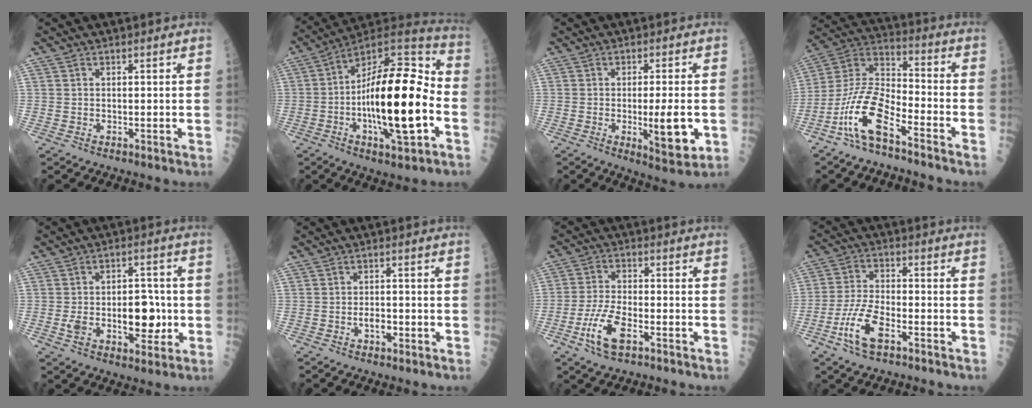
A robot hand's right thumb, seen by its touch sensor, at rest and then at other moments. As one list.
[{"total": 24.5, "force": [-3.7, 8.0, 22.8], "torque": [-0.393, 0.025, -0.057]}, {"total": 8.8, "force": [-1.5, 2.2, 8.4], "torque": [-0.120, -0.015, -0.014]}, {"total": 14.0, "force": [-7.8, 4.8, 10.6], "torque": [-0.219, 0.068, -0.152]}, {"total": 11.7, "force": [-1.6, 6.6, 9.5], "torque": [-0.116, 0.022, -0.017]}, {"total": 2.9, "force": [-1.1, 1.5, 2.2], "torque": [-0.025, 0.008, -0.017]}, {"total": 8.8, "force": [-4.1, 3.4, 7.0], "torque": [-0.150, 0.016, -0.076]}, {"total": 9.4, "force": [-4.5, 3.7, 7.3], "torque": [-0.158, 0.021, -0.086]}]